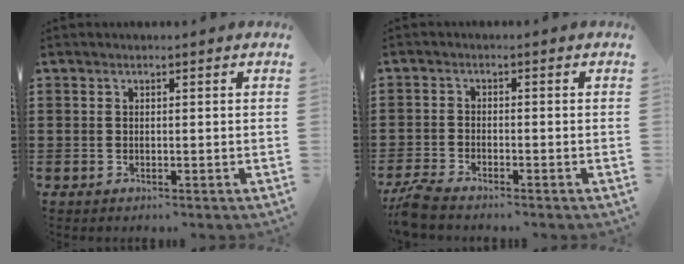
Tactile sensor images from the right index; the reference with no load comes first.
{"total": 3.1, "force": [-3.0, 0.1, 0.8], "torque": [-0.034, -0.007, -0.066]}